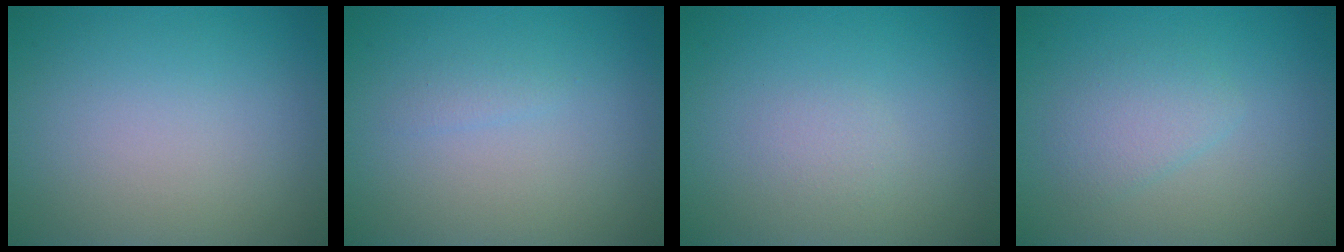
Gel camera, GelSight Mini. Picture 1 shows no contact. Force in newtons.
{"total": 0.7, "press": 0.7, "slide": 0.0}
{"total": 0.9, "press": 0.9, "slide": 0.0}
{"total": 2.0, "press": 2.0, "slide": 0.1}